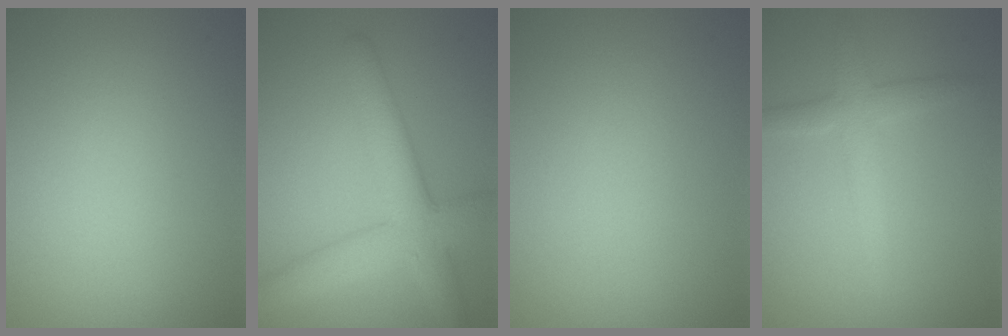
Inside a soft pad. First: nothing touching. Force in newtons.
{"total": 5.9, "press": 5.9, "slide": 0.1}
{"total": 0.0}
{"total": 3.0, "press": 3.0, "slide": 0.1}